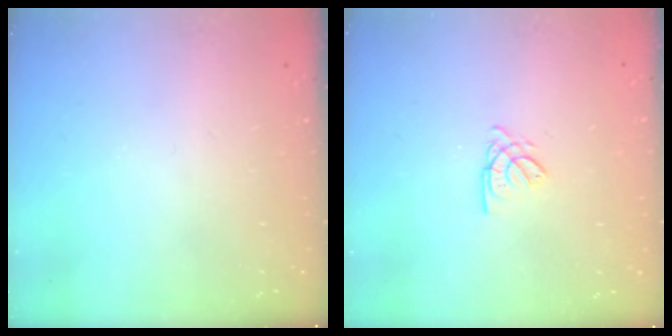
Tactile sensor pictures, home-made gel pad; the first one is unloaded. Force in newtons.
{"total": 2.6, "press": 2.6, "slide": 0.1}